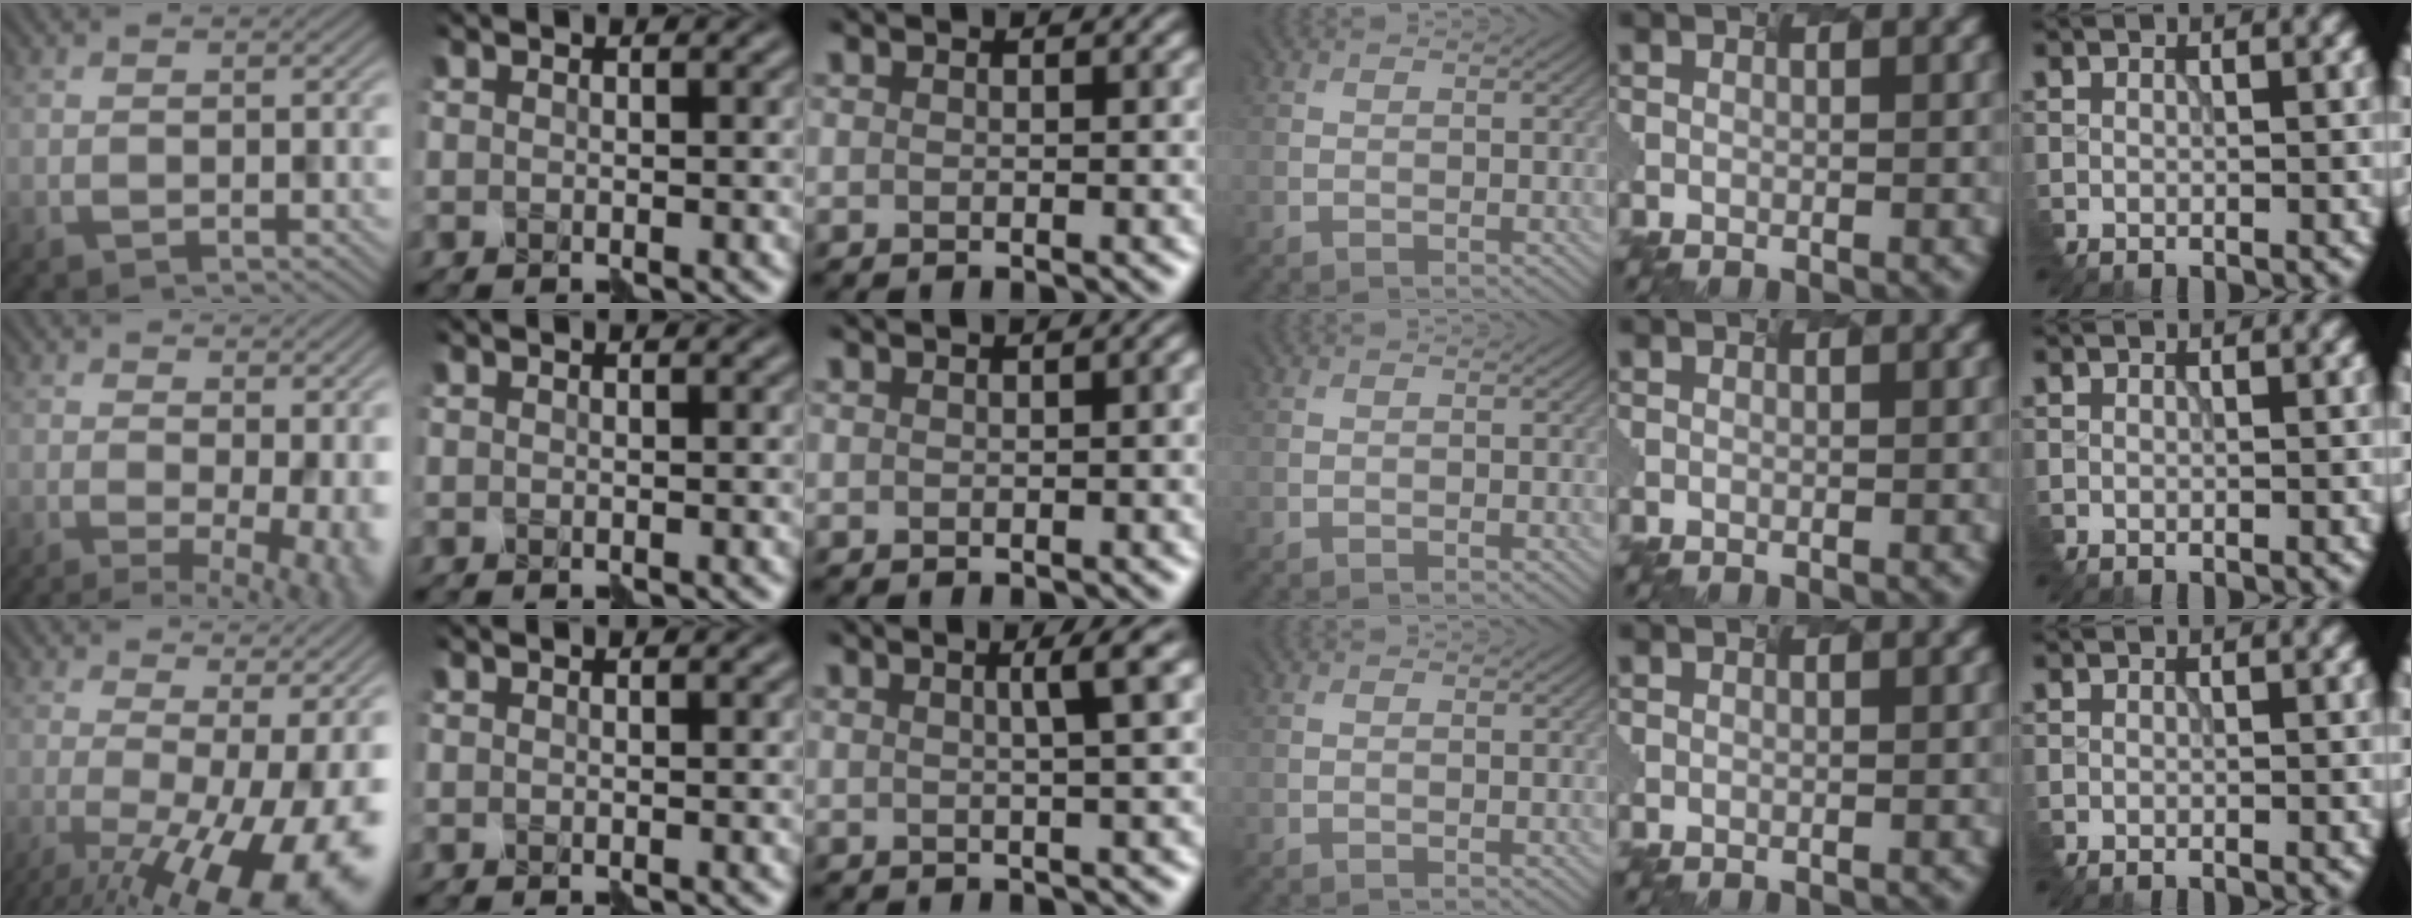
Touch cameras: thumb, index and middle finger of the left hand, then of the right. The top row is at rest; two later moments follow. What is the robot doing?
{"motion": "assemble", "object": "spray bottle"}